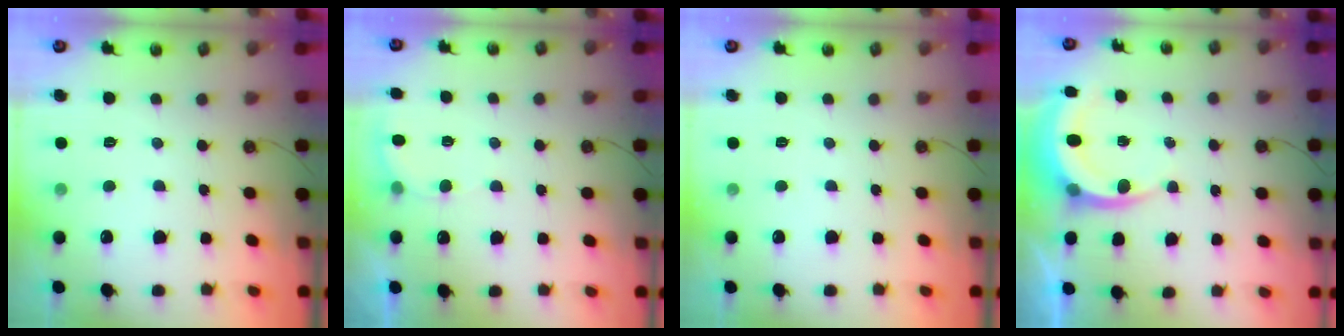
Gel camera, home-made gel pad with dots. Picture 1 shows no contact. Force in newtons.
{"total": 3.6, "press": 3.4, "slide": 0.9}
{"total": 0.0}
{"total": 5.0, "press": 5.0, "slide": 0.2}